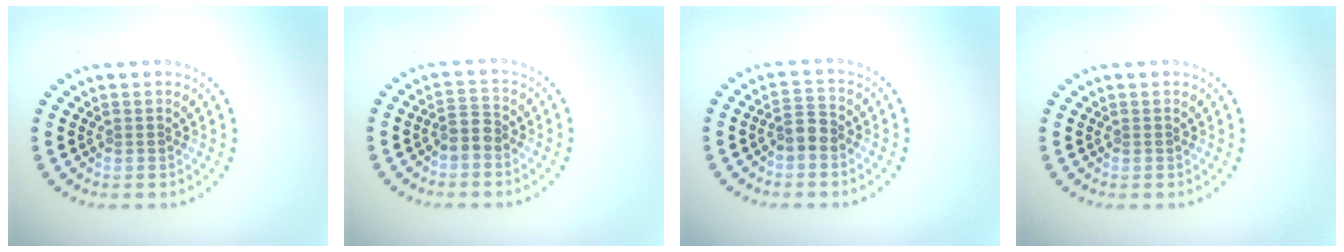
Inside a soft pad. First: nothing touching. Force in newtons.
{"total": 1.8, "press": 1.5, "slide": 0.9}
{"total": 2.0, "press": 1.7, "slide": 1.0}
{"total": 0.0}